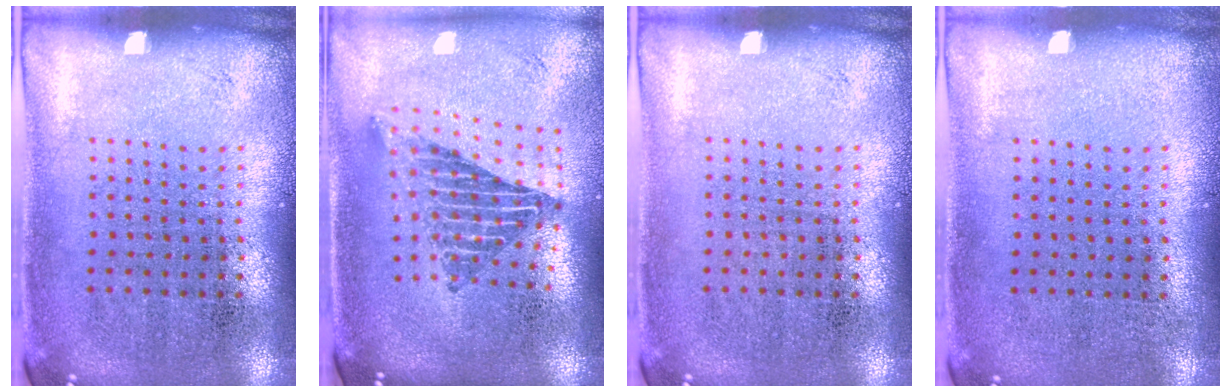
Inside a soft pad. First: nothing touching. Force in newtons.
{"total": 2.2, "press": 1.6, "slide": 1.5}
{"total": 0.0}
{"total": 0.0}